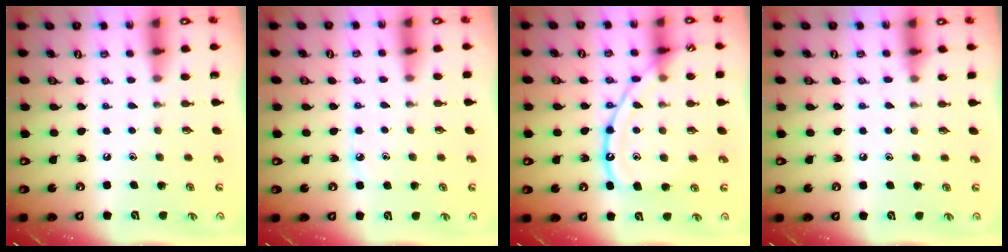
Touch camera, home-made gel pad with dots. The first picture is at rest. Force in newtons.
{"total": 3.9, "press": 3.8, "slide": 0.5}
{"total": 14.7, "press": 14.7, "slide": 1.3}
{"total": 5.5, "press": 5.5, "slide": 0.8}